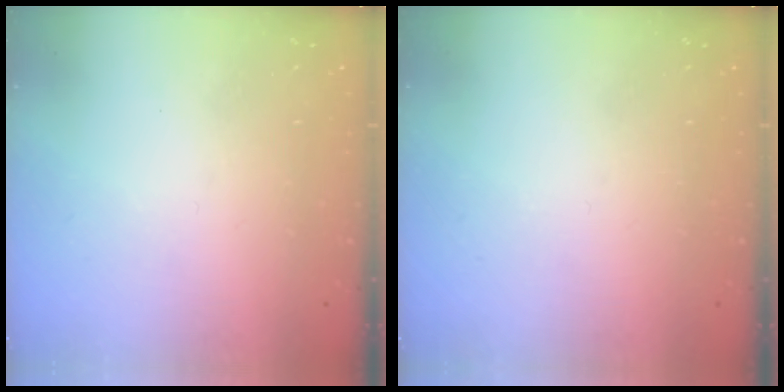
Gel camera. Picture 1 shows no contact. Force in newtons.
{"total": 0.0}